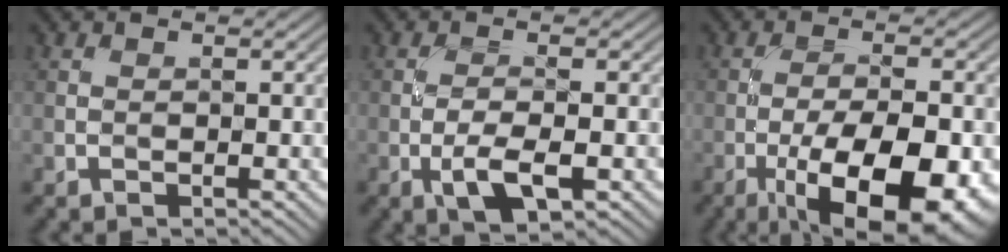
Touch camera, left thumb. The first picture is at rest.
{"total": 4.3, "force": [-1.5, 1.4, 3.8], "torque": [-0.081, -0.004, -0.029]}
{"total": 14.8, "force": [-6.7, 5.5, 12.0], "torque": [-0.184, -0.010, -0.098]}